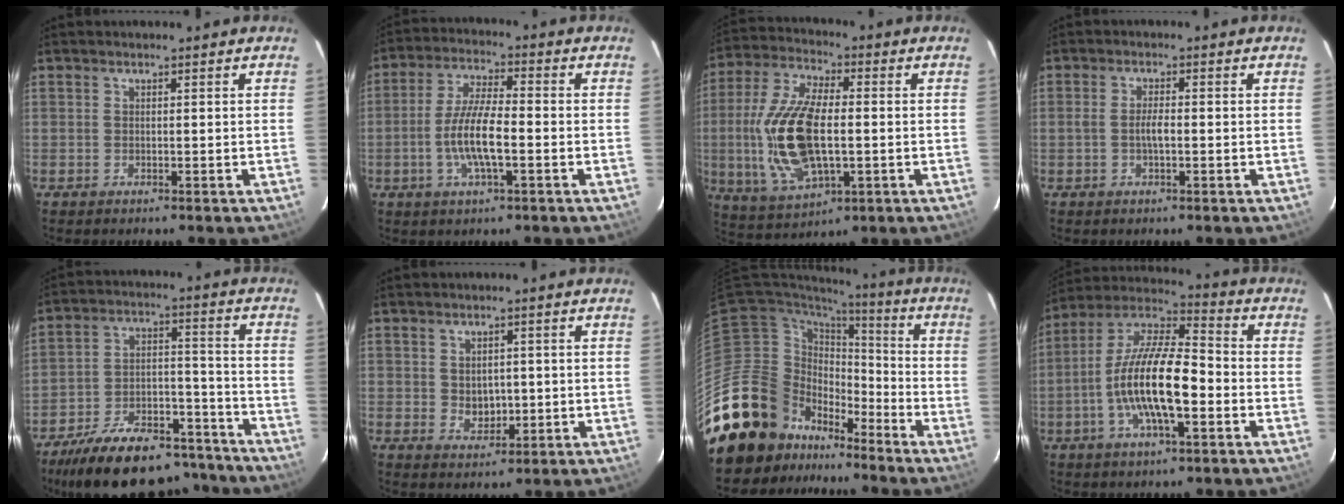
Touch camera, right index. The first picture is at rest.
{"total": 9.2, "force": [-2.5, 2.2, 8.6], "torque": [-0.174, 0.000, -0.049]}
{"total": 17.7, "force": [-1.5, 8.2, 15.6], "torque": [-0.334, -0.002, -0.020]}
{"total": 2.5, "force": [-0.5, 0.6, 2.3], "torque": [-0.044, 0.003, -0.010]}
{"total": 25.0, "force": [-20.6, 9.7, 10.4], "torque": [-0.198, 0.029, -0.280]}
{"total": 4.0, "force": [-0.1, 3.3, 2.3], "torque": [-0.037, -0.002, 0.007]}
{"total": 21.9, "force": [-14.2, 15.0, 7.4], "torque": [-0.180, 0.032, -0.235]}
{"total": 16.1, "force": [-4.2, 4.8, 14.8], "torque": [-0.285, -0.003, -0.085]}